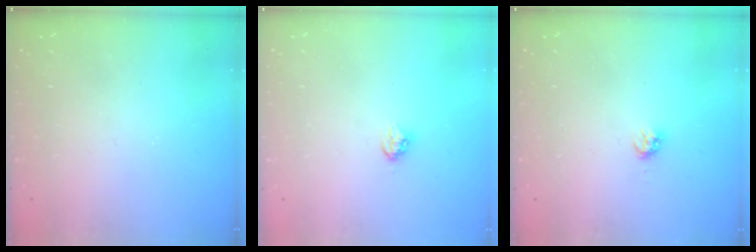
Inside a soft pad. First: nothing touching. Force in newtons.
{"total": 3.7, "press": 3.6, "slide": 0.5}
{"total": 2.8, "press": 2.8, "slide": 0.2}